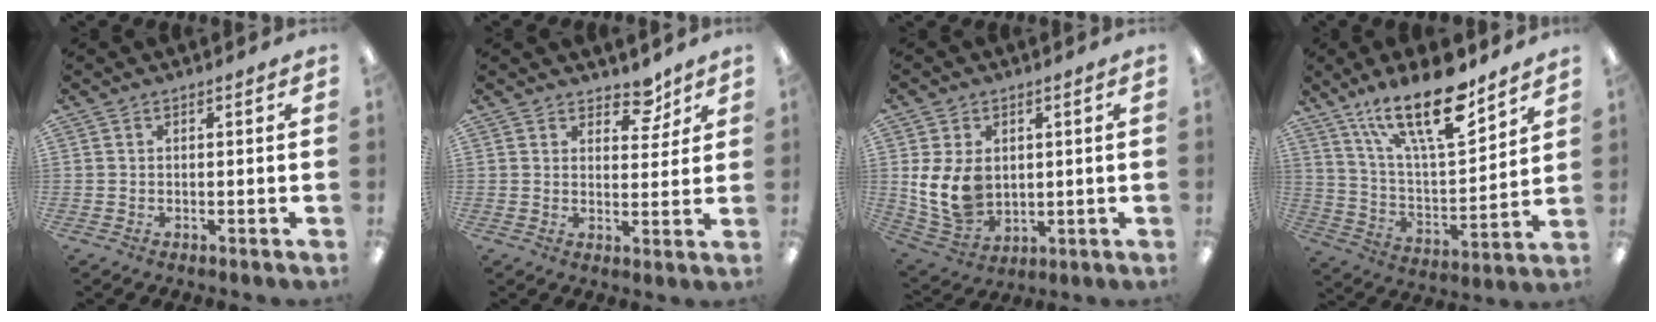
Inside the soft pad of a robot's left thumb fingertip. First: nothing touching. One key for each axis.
{"total": 6.1, "fx": 4.8, "fy": 3.1, "fz": 2.2, "tx": -0.008, "ty": -0.030, "tz": 0.079}
{"total": 11.0, "fx": 1.7, "fy": 8.2, "fz": 7.1, "tx": -0.157, "ty": -0.009, "tz": 0.034}
{"total": 21.4, "fx": 14.6, "fy": 7.3, "fz": 14.0, "tx": -0.236, "ty": -0.085, "tz": 0.247}